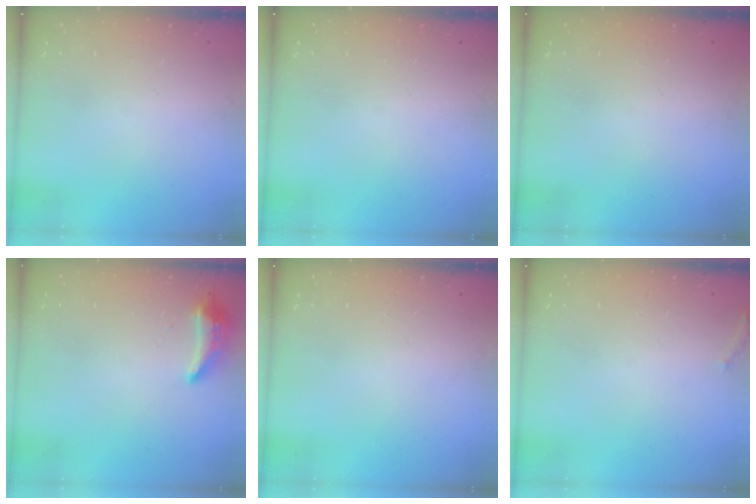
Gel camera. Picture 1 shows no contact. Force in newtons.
{"total": 0.0}
{"total": 0.0}
{"total": 10.1, "press": 9.0, "slide": 4.6}
{"total": 0.0}
{"total": 5.6, "press": 5.3, "slide": 1.7}